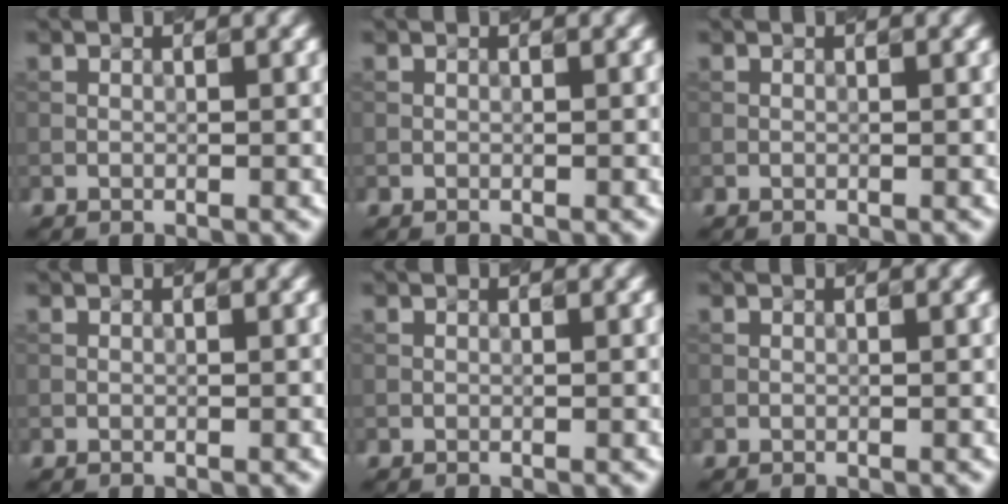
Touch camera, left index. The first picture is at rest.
{"total": 0.0}
{"total": 0.0}
{"total": 0.0}
{"total": 0.0}
{"total": 0.0}